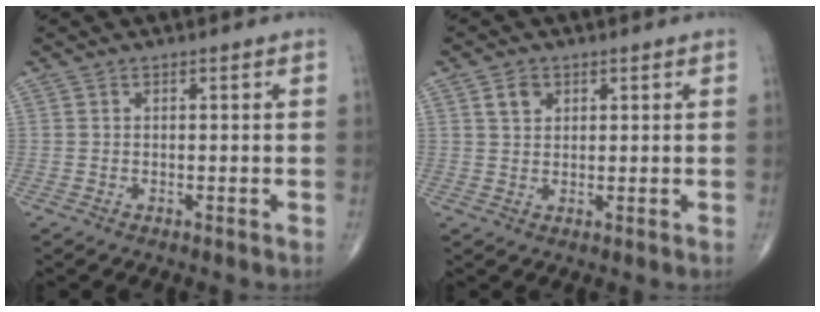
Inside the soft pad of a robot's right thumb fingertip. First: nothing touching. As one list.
[{"total": 2.9, "force": [1.4, 2.1, 1.4], "torque": [-0.017, -0.003, 0.024]}]